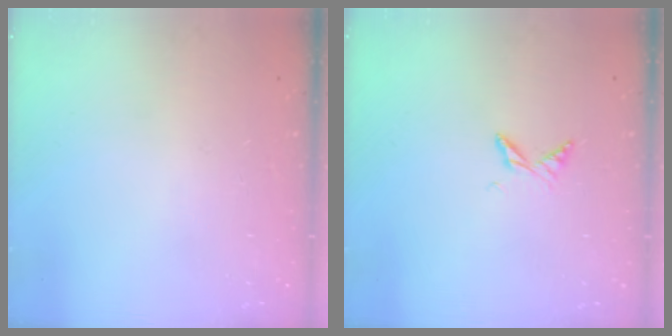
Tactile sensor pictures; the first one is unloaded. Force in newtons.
{"total": 5.2, "press": 5.2, "slide": 0.6}